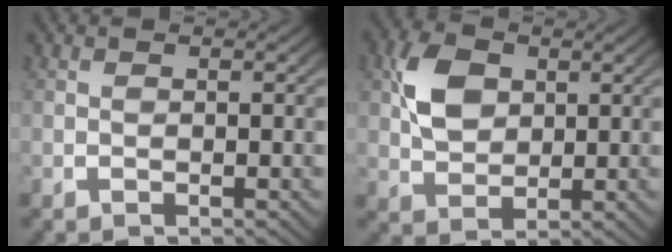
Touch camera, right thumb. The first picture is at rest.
{"total": 5.5, "force": [1.5, 3.7, 3.7], "torque": [-0.081, -0.013, 0.038]}